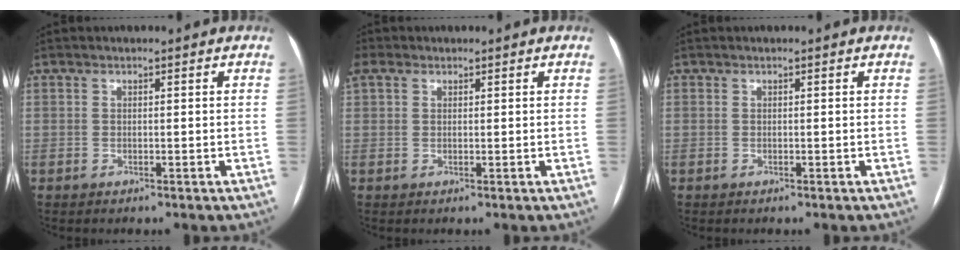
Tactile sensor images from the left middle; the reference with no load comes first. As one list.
[{"total": 3.0, "force": [1.6, 2.1, 1.5], "torque": [-0.043, 0.028, 0.037]}, {"total": 0.0}]